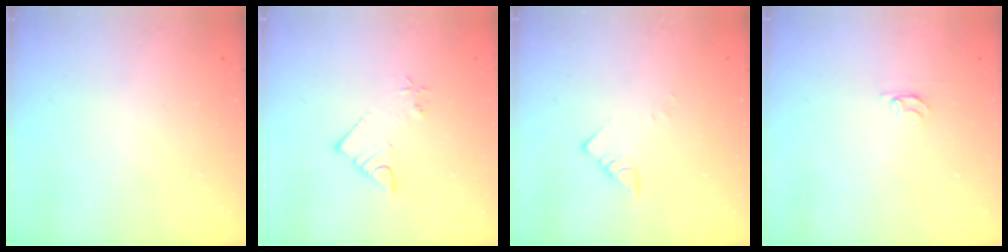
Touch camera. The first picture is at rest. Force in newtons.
{"total": 7.5, "press": 7.5, "slide": 0.8}
{"total": 2.9, "press": 2.9, "slide": 0.2}
{"total": 2.1, "press": 2.1, "slide": 0.2}